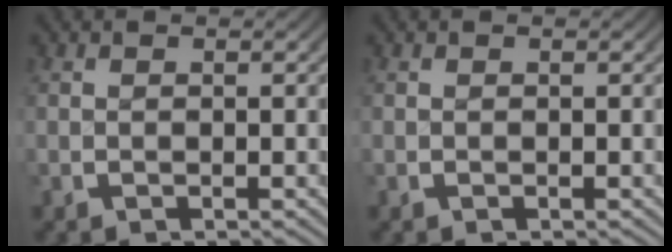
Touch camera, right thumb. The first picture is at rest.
{"total": 0.0}